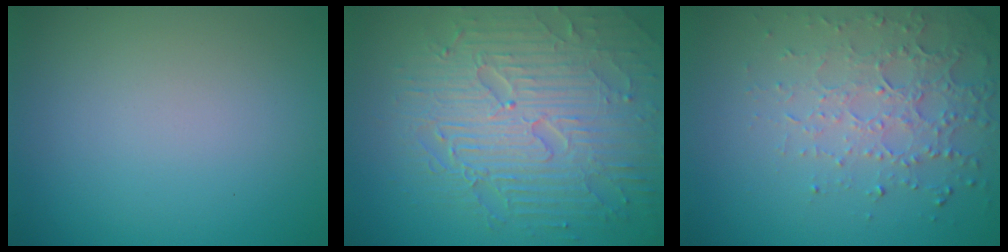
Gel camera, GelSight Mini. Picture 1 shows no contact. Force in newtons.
{"total": 8.9, "press": 6.3, "slide": 6.3}
{"total": 4.6, "press": 3.3, "slide": 3.2}